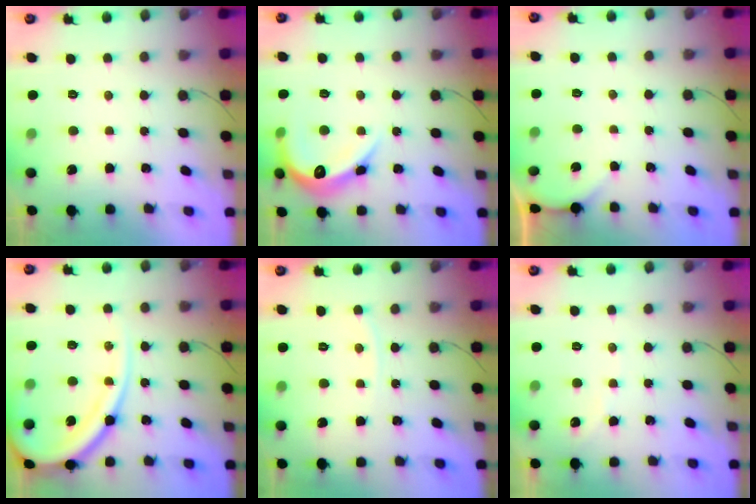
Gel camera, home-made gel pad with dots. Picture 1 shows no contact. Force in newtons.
{"total": 14.0, "press": 14.0, "slide": 0.6}
{"total": 0.0}
{"total": 16.9, "press": 16.8, "slide": 1.9}
{"total": 3.6, "press": 3.6, "slide": 0.5}
{"total": 2.8, "press": 2.8, "slide": 0.5}